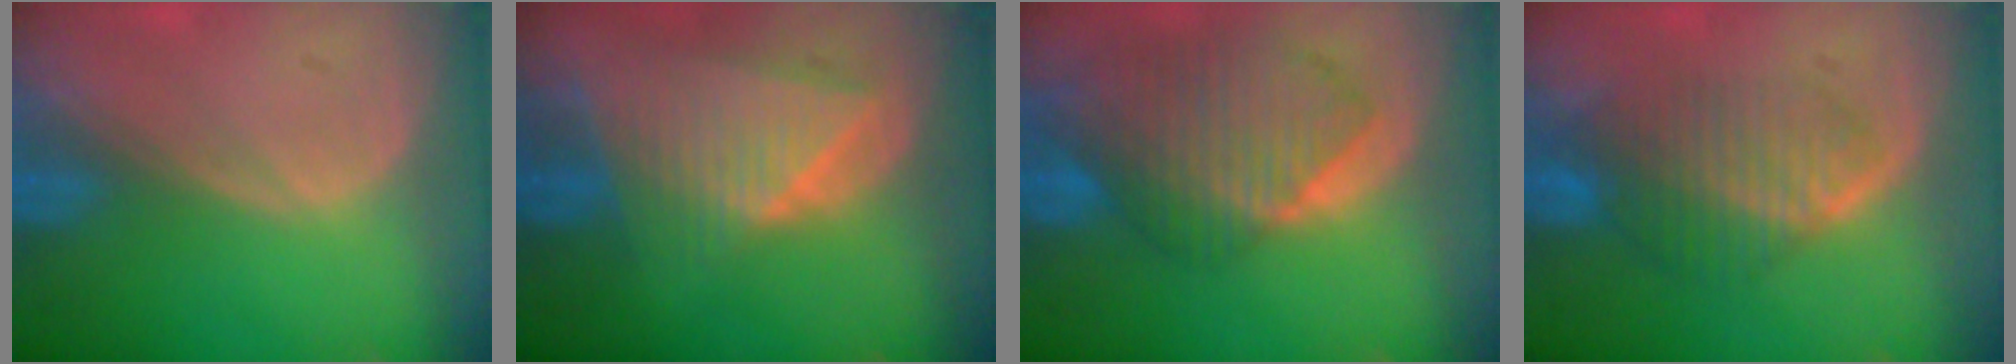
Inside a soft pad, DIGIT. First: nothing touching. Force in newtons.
{"total": 9.1, "press": 8.0, "slide": 4.4}
{"total": 10.4, "press": 9.0, "slide": 5.1}
{"total": 7.0, "press": 6.5, "slide": 2.5}